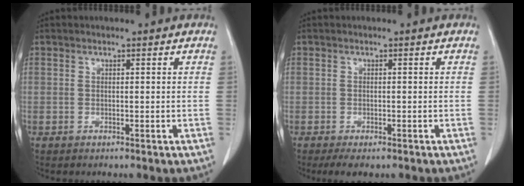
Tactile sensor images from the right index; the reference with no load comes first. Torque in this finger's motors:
{"motor_torque": [-0.25, -0.04, -0.15, -0.06]}